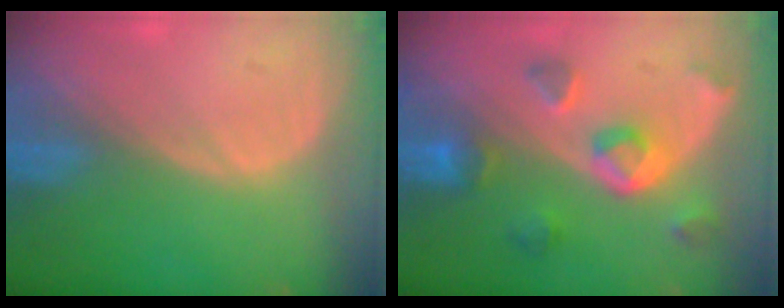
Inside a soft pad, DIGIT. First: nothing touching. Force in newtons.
{"total": 7.8, "press": 7.0, "slide": 3.5}